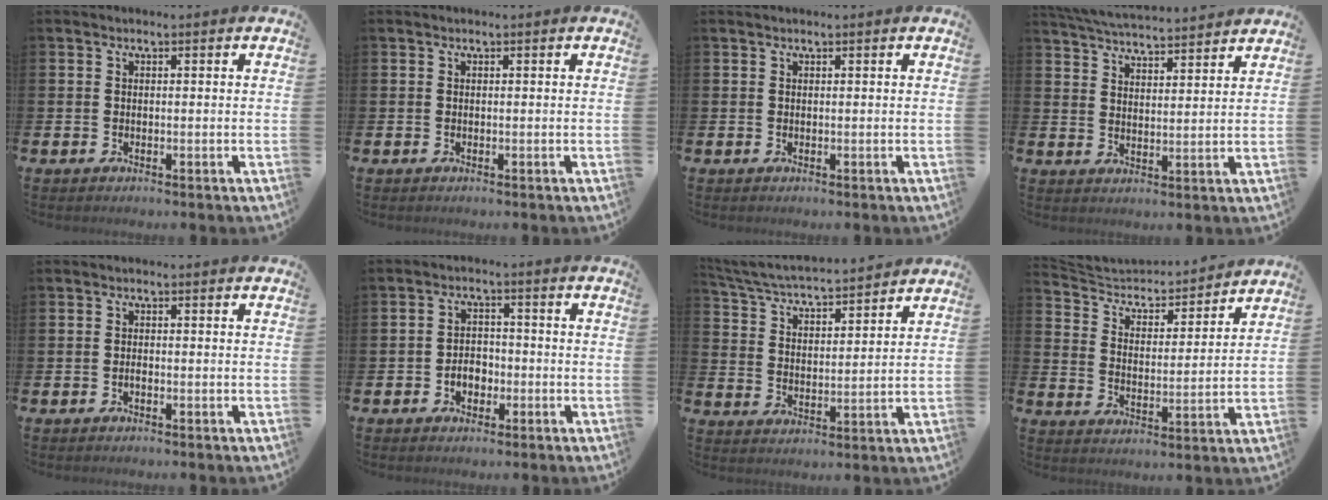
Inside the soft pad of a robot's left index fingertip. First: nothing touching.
{"total": 0.0}
{"total": 0.0}
{"total": 5.2, "force": [5.1, 0.2, 0.4], "torque": [-0.031, -0.032, 0.091]}
{"total": 0.5, "force": [-0.4, 0.2, 0.3], "torque": [-0.014, -0.001, -0.004]}
{"total": 3.0, "force": [-1.2, 2.3, 1.6], "torque": [-0.023, 0.003, -0.029]}
{"total": 4.8, "force": [4.7, 0.4, 1.0], "torque": [-0.046, -0.039, 0.078]}
{"total": 4.4, "force": [4.2, 1.2, 0.2], "torque": [-0.037, -0.042, 0.066]}